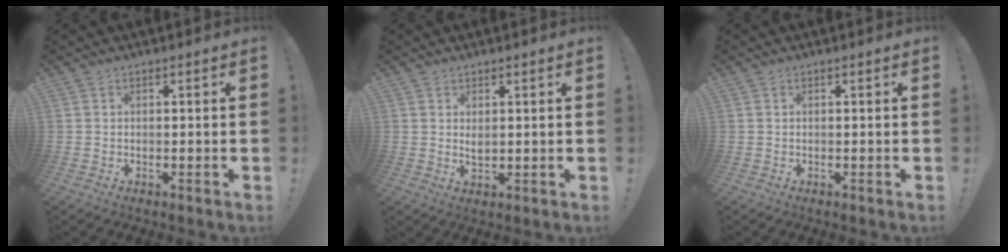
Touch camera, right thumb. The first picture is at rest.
{"total": 2.2, "force": [1.3, 0.9, 1.5], "torque": [-0.009, -0.013, 0.019]}
{"total": 0.0}